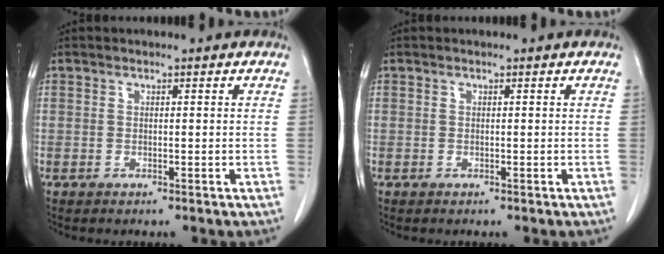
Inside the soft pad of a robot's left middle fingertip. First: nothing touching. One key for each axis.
{"total": 0.0}